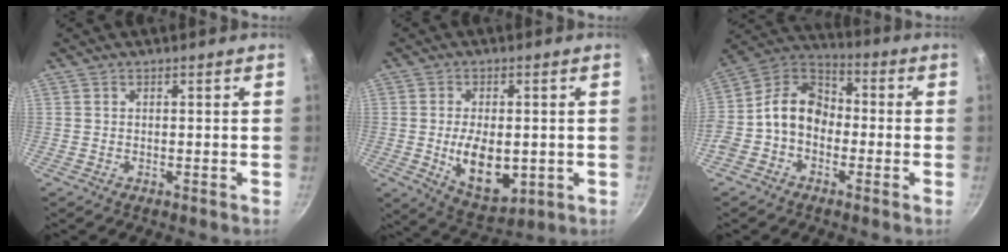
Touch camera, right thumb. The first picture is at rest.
{"total": 11.2, "force": [-1.2, 6.3, 9.1], "torque": [-0.132, -0.012, -0.002]}
{"total": 12.1, "force": [-1.9, 9.2, 7.6], "torque": [-0.100, 0.053, -0.060]}